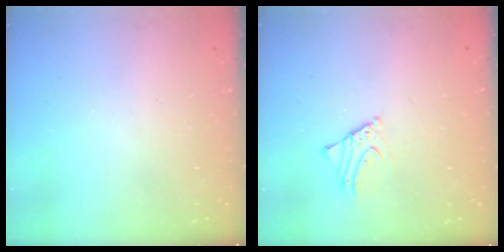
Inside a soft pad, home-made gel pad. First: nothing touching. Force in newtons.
{"total": 2.1, "press": 2.1, "slide": 0.1}